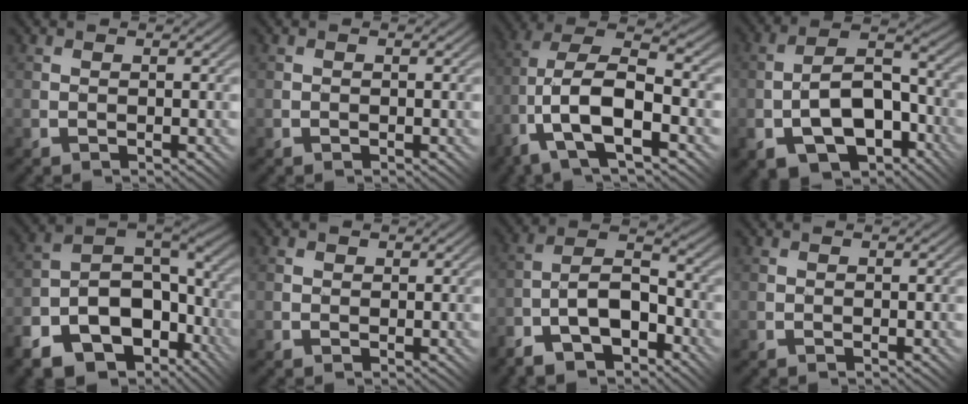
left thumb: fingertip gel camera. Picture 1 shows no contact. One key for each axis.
{"total": 0.0}
{"total": 13.5, "fx": -4.3, "fy": 5.5, "fz": 11.5, "tx": -0.243, "ty": -0.004, "tz": -0.074}
{"total": 12.3, "fx": -4.7, "fy": 6.8, "fz": 9.1, "tx": -0.166, "ty": -0.012, "tz": -0.082}
{"total": 15.4, "fx": -7.7, "fy": 9.6, "fz": 9.4, "tx": -0.198, "ty": -0.028, "tz": -0.121}
{"total": 1.0, "fx": 0.5, "fy": 0.8, "fz": 0.3, "tx": -0.006, "ty": 0.002, "tz": 0.008}
{"total": 9.7, "fx": -5.7, "fy": 4.4, "fz": 6.5, "tx": -0.123, "ty": 0.001, "tz": -0.113}
{"total": 0.0}